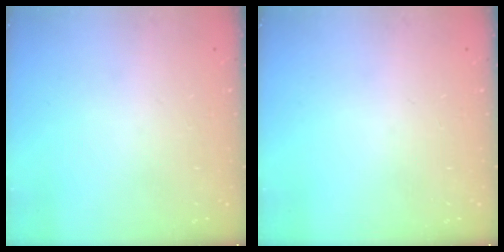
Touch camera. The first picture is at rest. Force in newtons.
{"total": 0.0}